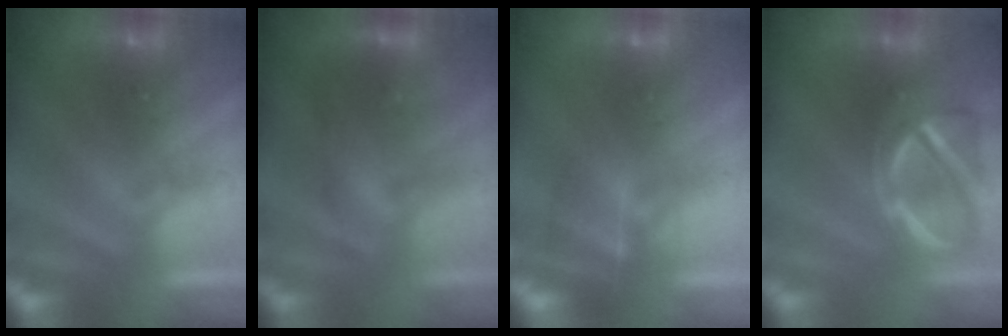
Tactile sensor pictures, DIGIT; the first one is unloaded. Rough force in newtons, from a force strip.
{"total": 3.6}
{"total": 5.1}
{"total": 3.7}